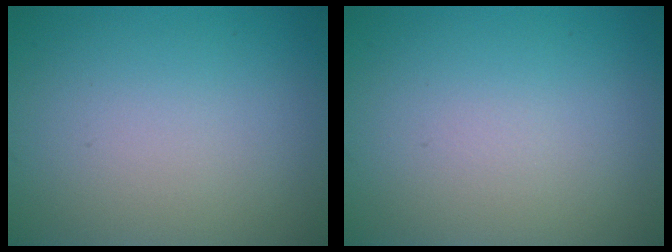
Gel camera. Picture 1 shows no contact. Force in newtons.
{"total": 0.0}